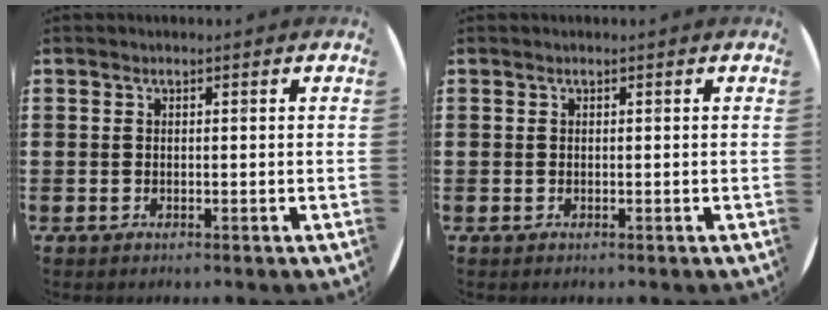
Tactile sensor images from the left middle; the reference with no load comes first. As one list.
[{"total": 0.0}]